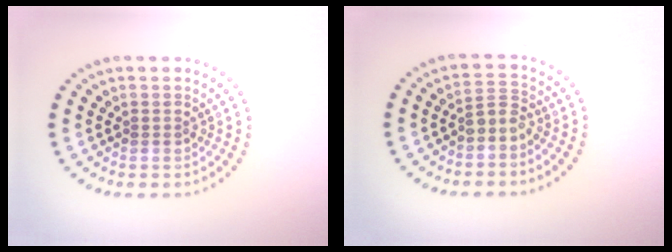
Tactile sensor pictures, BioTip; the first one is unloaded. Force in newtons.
{"total": 1.7, "press": 1.4, "slide": 0.9}